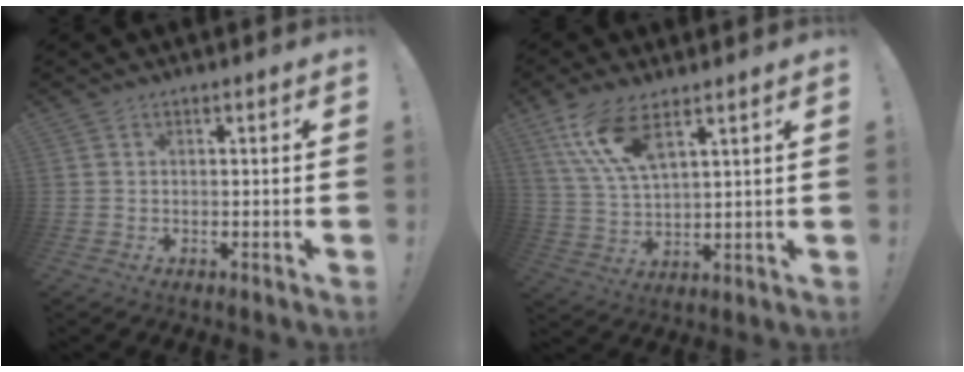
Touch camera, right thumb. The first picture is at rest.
{"total": 11.7, "force": [7.3, 4.0, 8.3], "torque": [-0.174, -0.025, 0.135]}